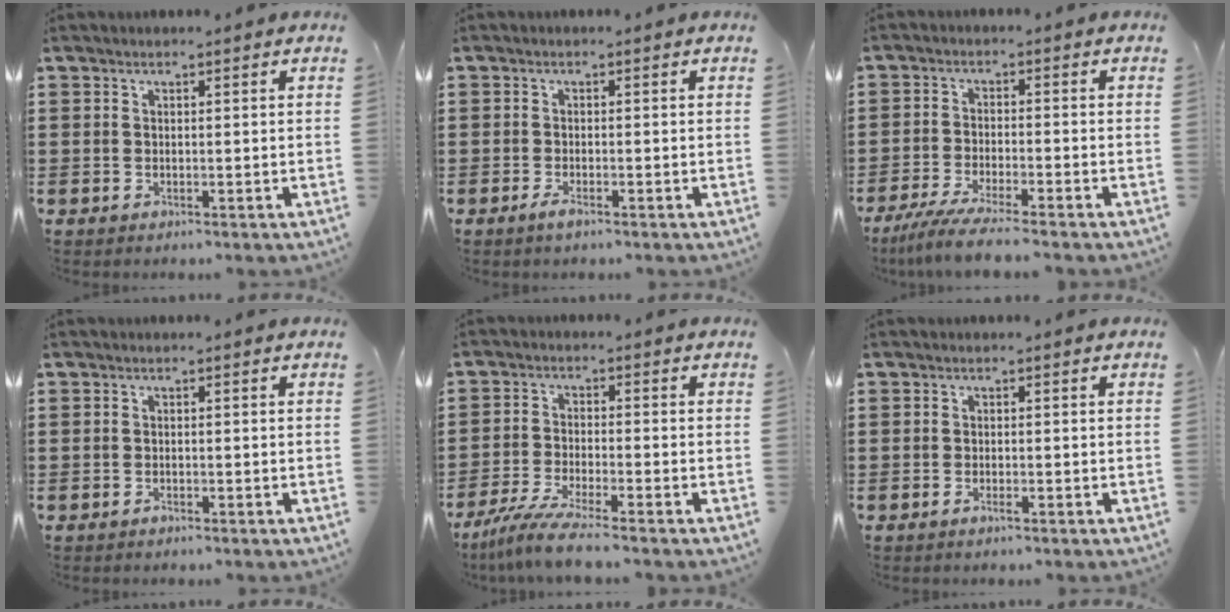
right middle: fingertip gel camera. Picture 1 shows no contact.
{"total": 1.4, "force": [-0.8, 0.3, 1.2], "torque": [-0.028, -0.004, -0.017]}
{"total": 5.2, "force": [-4.6, -0.2, 2.5], "torque": [-0.062, -0.020, -0.090]}
{"total": 0.6, "force": [-0.5, 0.2, 0.2], "torque": [-0.005, -0.001, -0.010]}
{"total": 5.9, "force": [-5.0, -0.3, 3.0], "torque": [-0.077, -0.022, -0.101]}
{"total": 0.9, "force": [-0.5, 0.2, 0.7], "torque": [-0.014, -0.005, -0.008]}